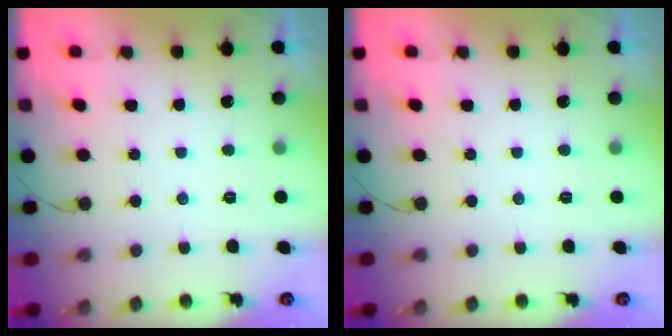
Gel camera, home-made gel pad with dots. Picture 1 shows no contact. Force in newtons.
{"total": 0.0}